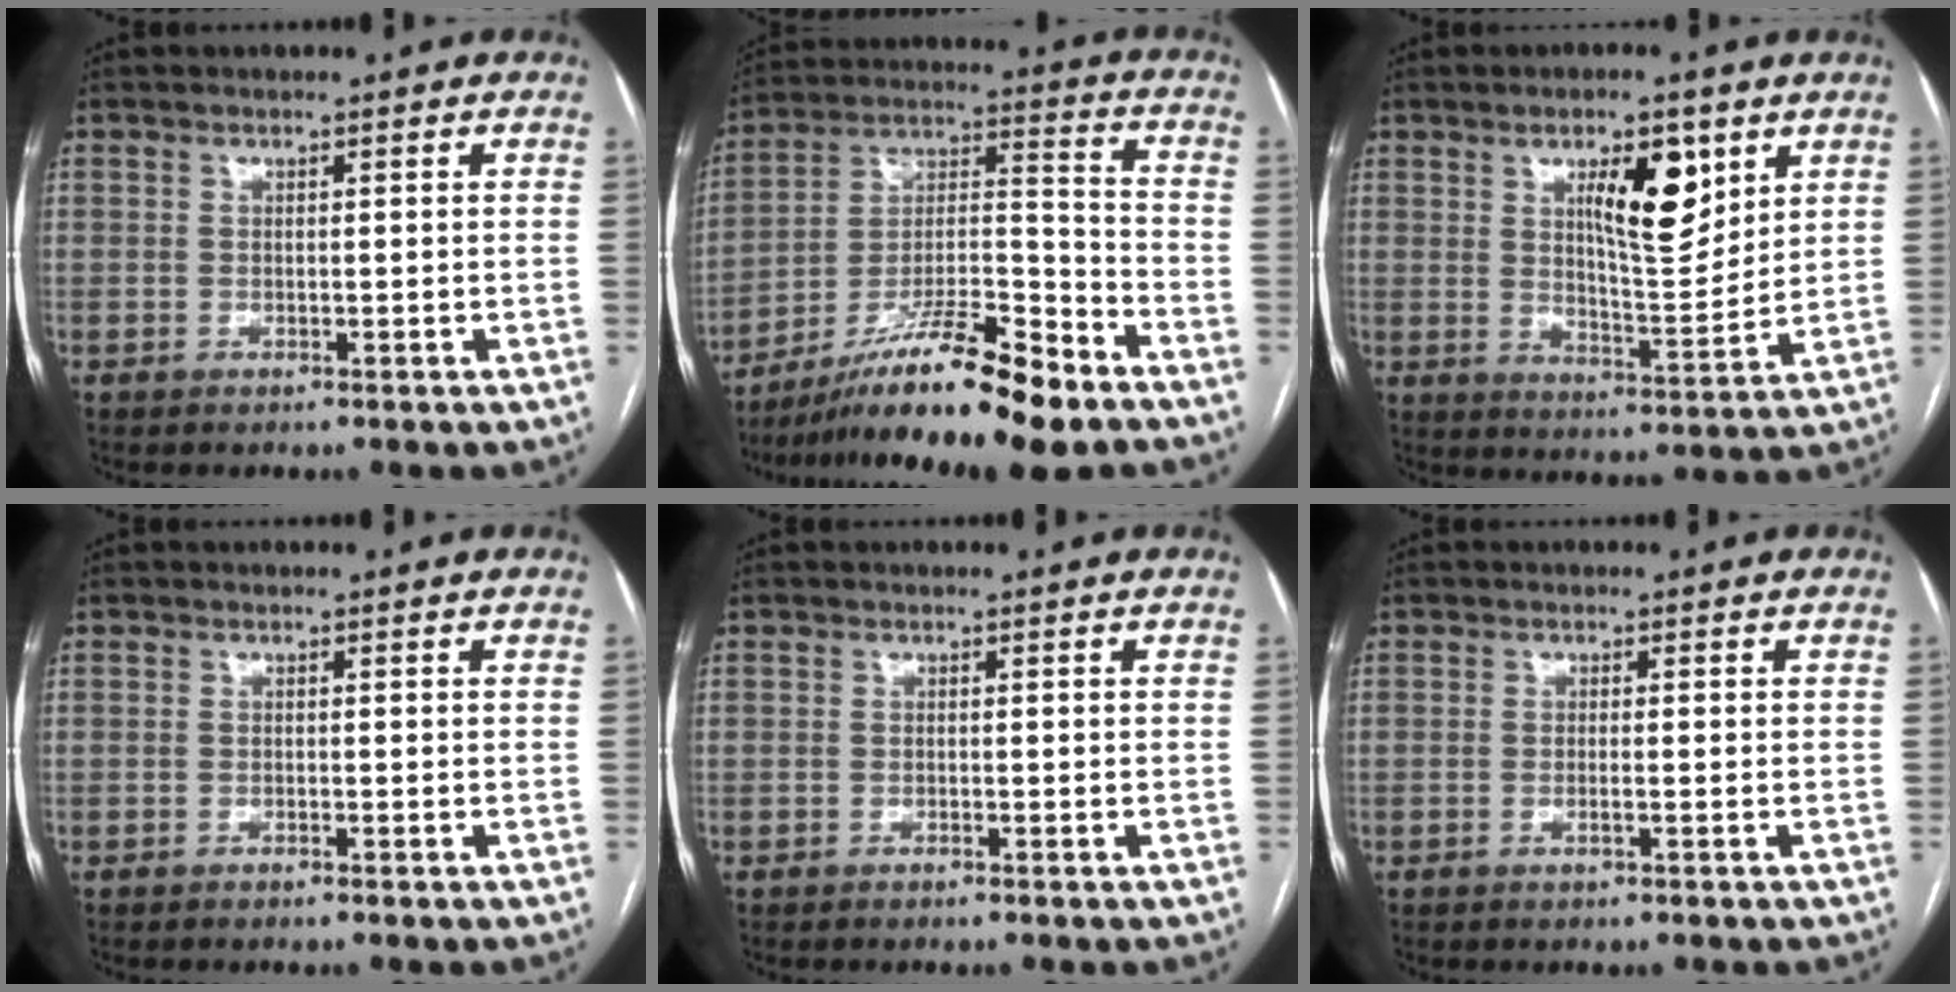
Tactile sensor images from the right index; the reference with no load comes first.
{"total": 18.2, "force": [-13.1, 1.4, 12.5], "torque": [-0.223, -0.013, -0.227]}
{"total": 9.7, "force": [4.5, 2.8, 8.2], "torque": [-0.132, -0.003, 0.076]}
{"total": 0.0}
{"total": 0.0}
{"total": 0.8, "force": [-0.4, -0.1, 0.7], "torque": [-0.015, 0.000, -0.006]}